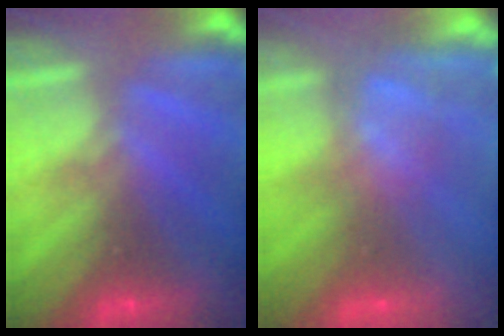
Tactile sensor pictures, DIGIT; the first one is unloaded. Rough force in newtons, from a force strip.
{"total": 8.6}